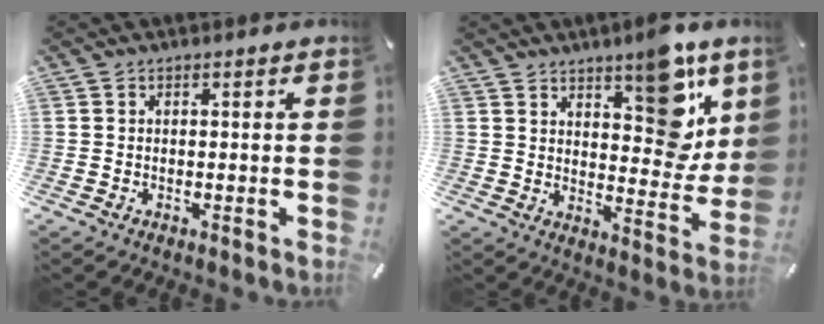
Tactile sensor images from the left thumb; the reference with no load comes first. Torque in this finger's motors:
{"motor_torque": [2.13, 2.03, 1.20, -1.26, 0.17]}